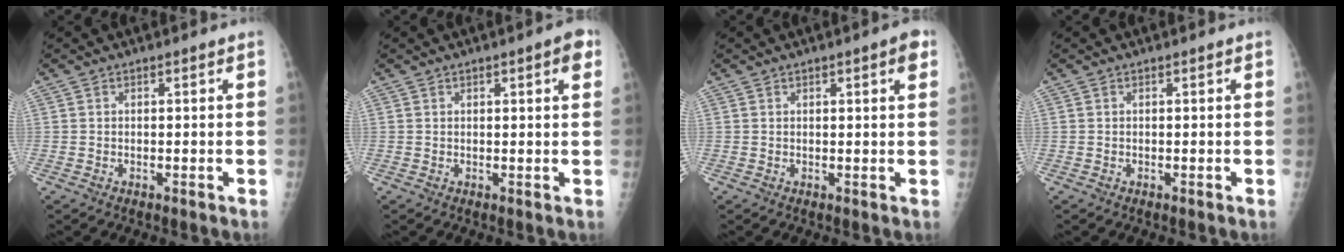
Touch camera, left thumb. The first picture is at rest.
{"total": 3.5, "force": [1.5, 0.8, 3.0], "torque": [-0.034, -0.001, 0.018]}
{"total": 3.2, "force": [1.5, 0.7, 2.7], "torque": [-0.031, -0.002, 0.018]}
{"total": 0.0}